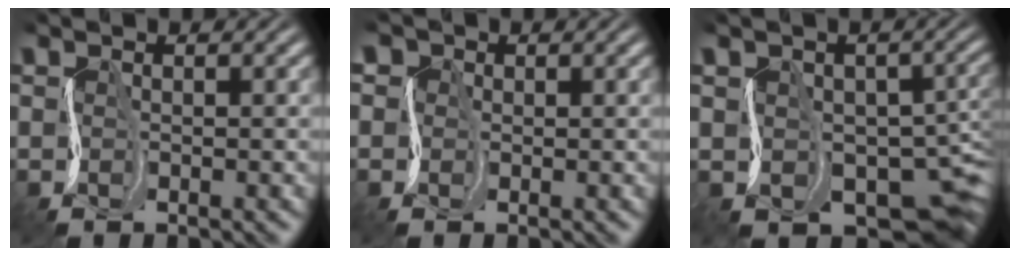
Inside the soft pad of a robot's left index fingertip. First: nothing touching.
{"total": 4.0, "force": [1.0, 3.6, 1.5], "torque": [-0.007, 0.014, -0.027]}
{"total": 9.6, "force": [-5.2, 6.3, 5.0], "torque": [-0.046, -0.010, -0.069]}